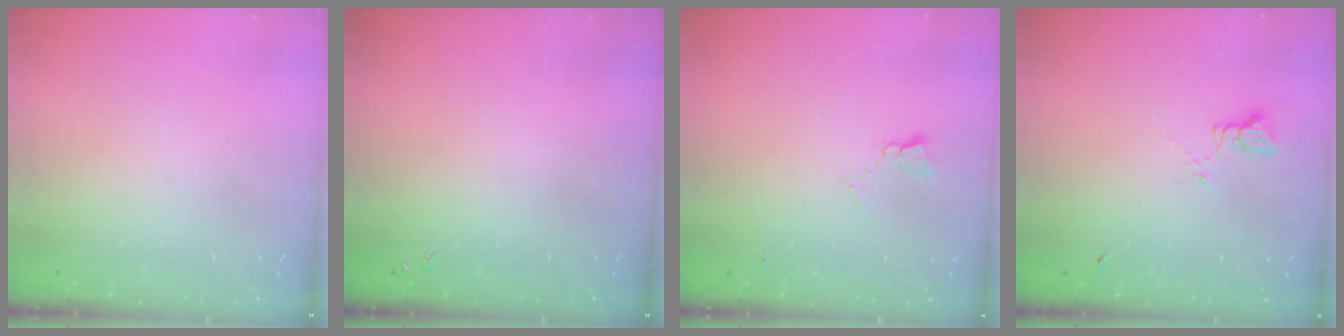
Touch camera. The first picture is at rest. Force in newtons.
{"total": 0.0}
{"total": 3.8, "press": 3.7, "slide": 0.6}
{"total": 3.3, "press": 3.3, "slide": 0.3}